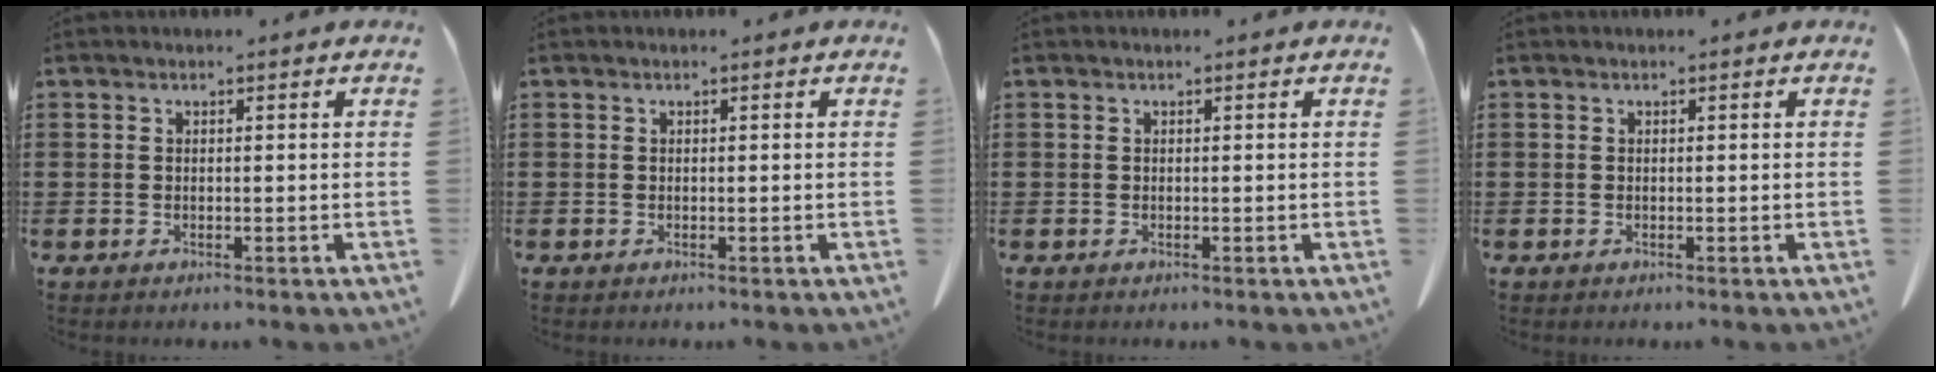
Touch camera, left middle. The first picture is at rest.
{"total": 0.0}
{"total": 0.0}
{"total": 0.0}